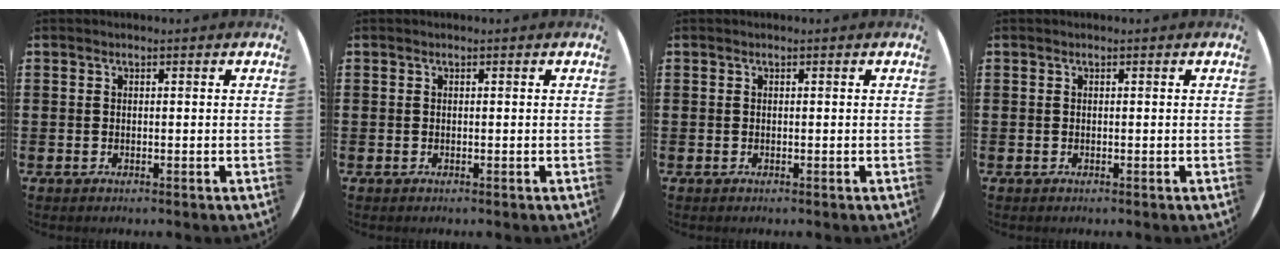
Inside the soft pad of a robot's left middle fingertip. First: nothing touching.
{"total": 0.0}
{"total": 0.0}
{"total": 0.0}